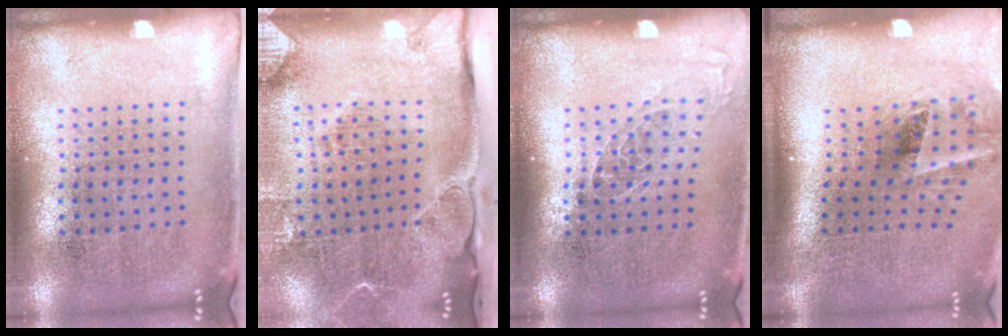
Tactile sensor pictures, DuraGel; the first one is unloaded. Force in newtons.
{"total": 2.8, "press": 2.2, "slide": 1.7}
{"total": 1.0, "press": 0.9, "slide": 0.5}
{"total": 2.0, "press": 1.2, "slide": 1.6}